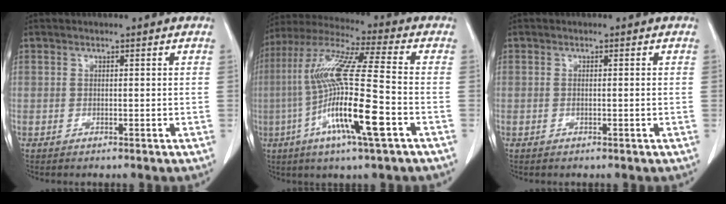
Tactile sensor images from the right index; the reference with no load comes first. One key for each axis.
{"total": 17.7, "fx": -4.7, "fy": 0.0, "fz": 17.1, "tx": -0.351, "ty": -0.016, "tz": -0.094}
{"total": 0.8, "fx": -0.1, "fy": 0.1, "fz": 0.7, "tx": -0.016, "ty": -0.002, "tz": 0.001}